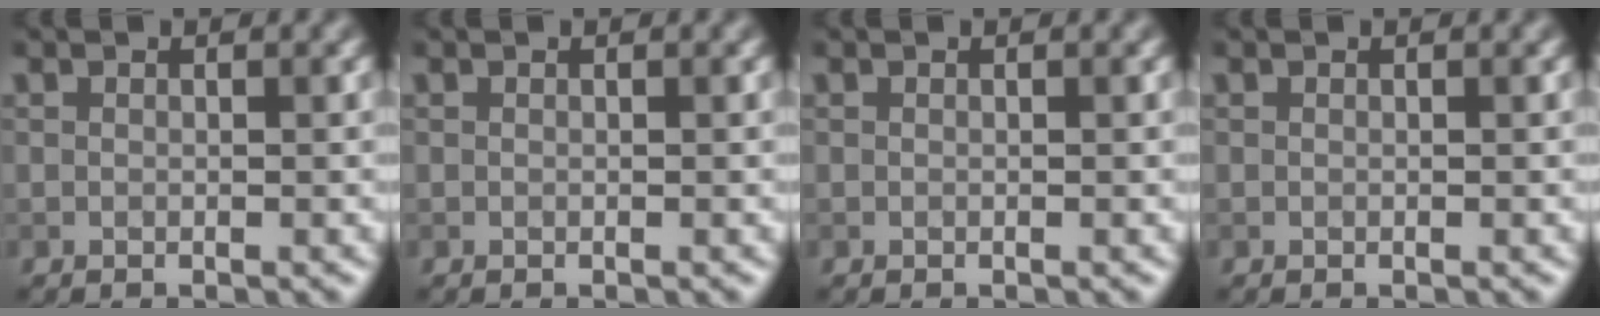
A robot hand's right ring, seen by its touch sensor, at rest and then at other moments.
{"total": 0.0}
{"total": 0.0}
{"total": 0.0}